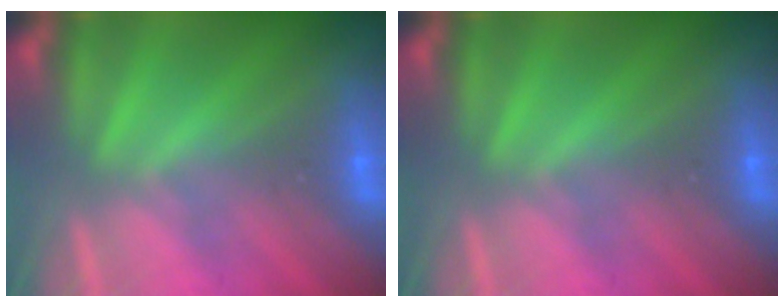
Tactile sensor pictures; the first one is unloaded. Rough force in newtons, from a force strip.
{"total": 0.0}